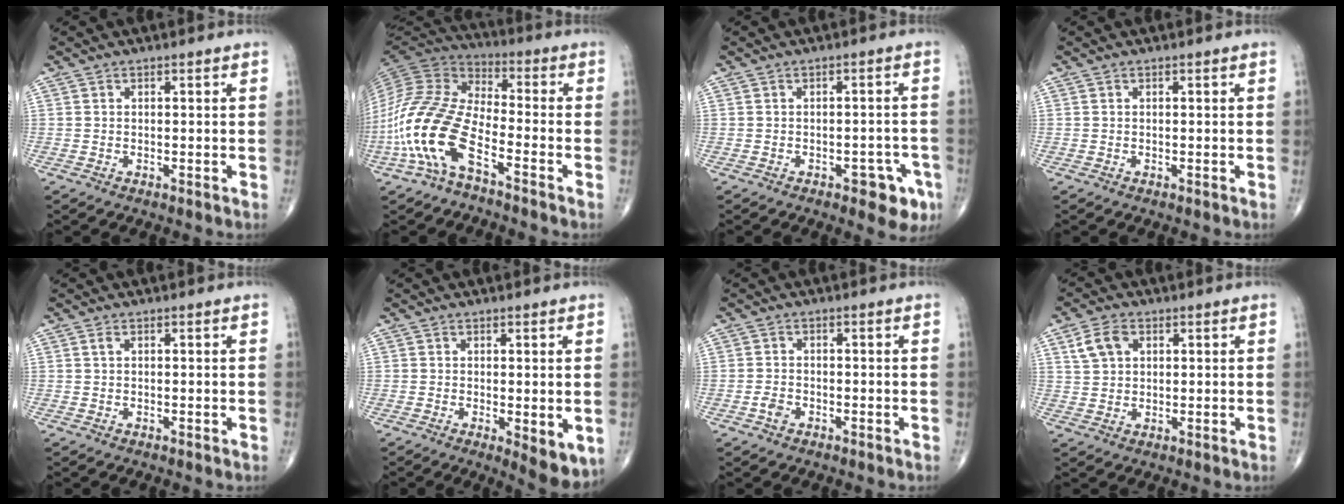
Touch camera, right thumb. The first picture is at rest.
{"total": 17.1, "force": [-7.4, 7.1, 13.7], "torque": [-0.299, 0.048, -0.153]}
{"total": 6.1, "force": [-3.1, 2.9, 4.4], "torque": [-0.027, 0.016, -0.034]}
{"total": 0.0}
{"total": 0.6, "force": [0.3, 0.3, 0.5], "torque": [-0.010, 0.006, 0.005]}
{"total": 5.9, "force": [-1.0, 2.0, 5.5], "torque": [-0.068, -0.018, -0.010]}
{"total": 1.9, "force": [-1.0, 1.2, 1.0], "torque": [-0.019, 0.006, -0.021]}
{"total": 5.3, "force": [2.1, 3.7, 3.2], "torque": [-0.051, 0.002, 0.042]}